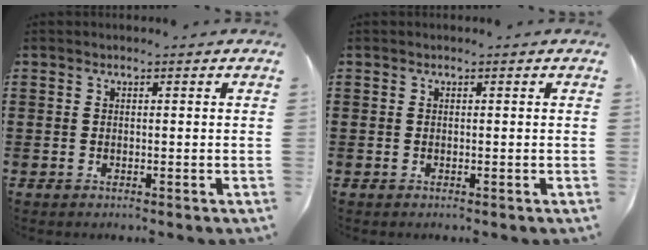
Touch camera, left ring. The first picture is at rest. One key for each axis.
{"total": 0.0}